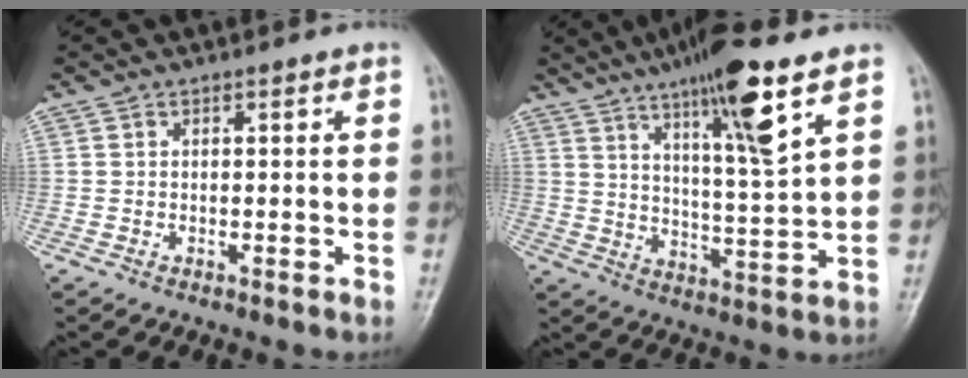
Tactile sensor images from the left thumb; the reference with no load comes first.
{"total": 14.9, "force": [8.5, 2.1, 12.1], "torque": [-0.194, -0.044, 0.143]}